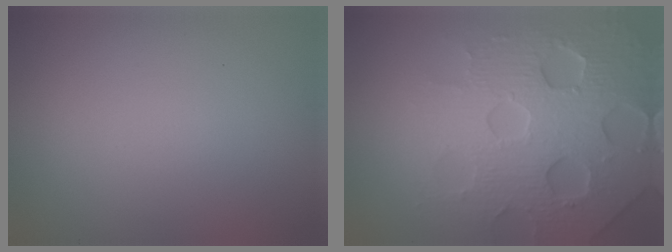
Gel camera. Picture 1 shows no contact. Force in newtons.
{"total": 7.3, "press": 7.2, "slide": 1.5}